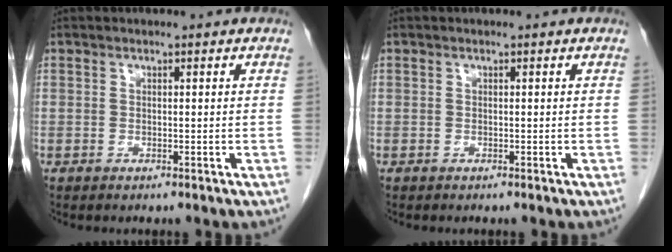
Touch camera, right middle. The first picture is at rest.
{"total": 0.0}